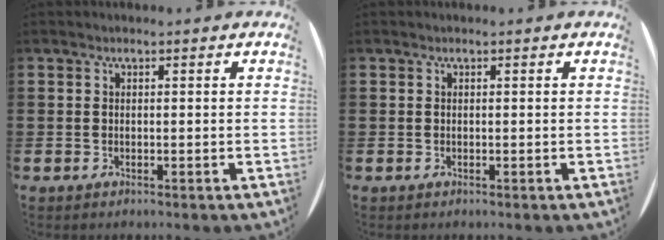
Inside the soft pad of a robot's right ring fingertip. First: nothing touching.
{"total": 0.0}